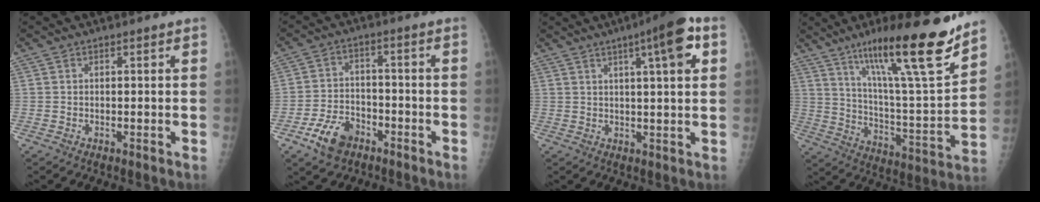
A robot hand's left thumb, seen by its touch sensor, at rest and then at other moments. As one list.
[{"total": 8.2, "force": [-4.9, 5.1, 4.1], "torque": [-0.066, 0.026, -0.086]}, {"total": 9.5, "force": [3.8, 1.3, 8.6], "torque": [-0.121, 0.000, 0.048]}, {"total": 23.0, "force": [15.3, 3.0, 17.0], "torque": [-0.248, -0.074, 0.254]}]